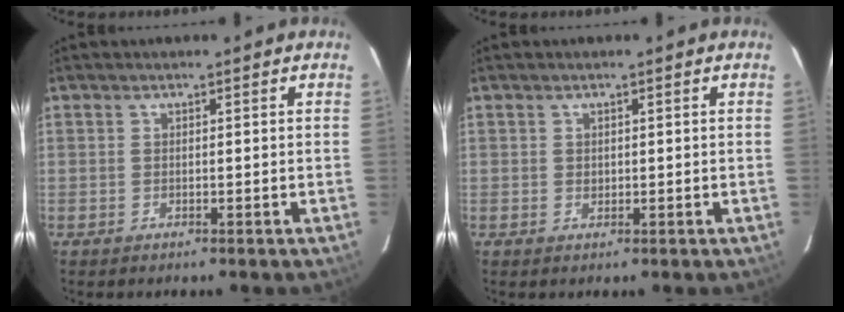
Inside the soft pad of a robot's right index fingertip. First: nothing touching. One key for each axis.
{"total": 0.7, "fx": 0.2, "fy": 0.7, "fz": 0.1, "tx": 0.000, "ty": 0.002, "tz": 0.004}